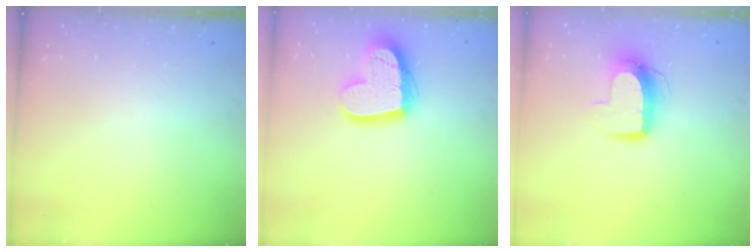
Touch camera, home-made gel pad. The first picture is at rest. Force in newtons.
{"total": 17.8, "press": 17.7, "slide": 1.4}
{"total": 10.2, "press": 10.2, "slide": 0.6}